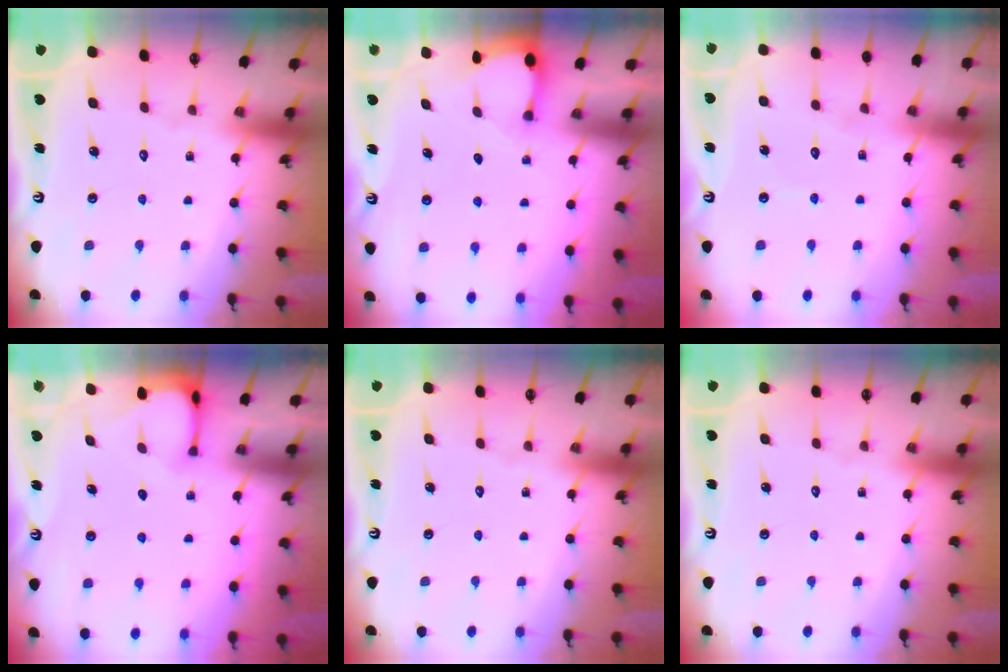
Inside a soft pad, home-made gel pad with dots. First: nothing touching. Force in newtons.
{"total": 2.7, "press": 2.7, "slide": 0.3}
{"total": 3.7, "press": 3.7, "slide": 0.3}
{"total": 2.6, "press": 2.6, "slide": 0.3}
{"total": 0.0}
{"total": 0.0}